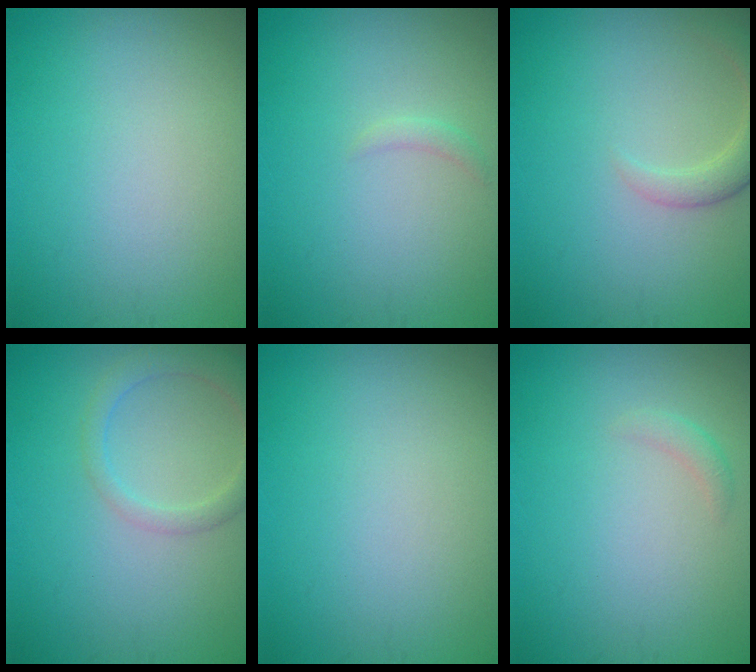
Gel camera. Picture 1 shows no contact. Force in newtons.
{"total": 0.8, "press": 0.8, "slide": 0.1}
{"total": 2.6, "press": 2.5, "slide": 0.4}
{"total": 2.7, "press": 2.7, "slide": 0.1}
{"total": 0.0}
{"total": 0.9, "press": 0.9, "slide": 0.0}